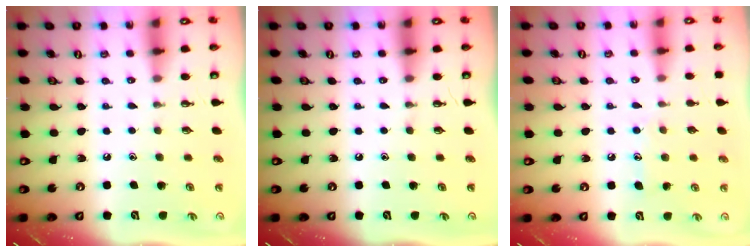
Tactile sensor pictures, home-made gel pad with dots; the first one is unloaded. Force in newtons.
{"total": 0.0}
{"total": 6.8, "press": 6.8, "slide": 0.5}